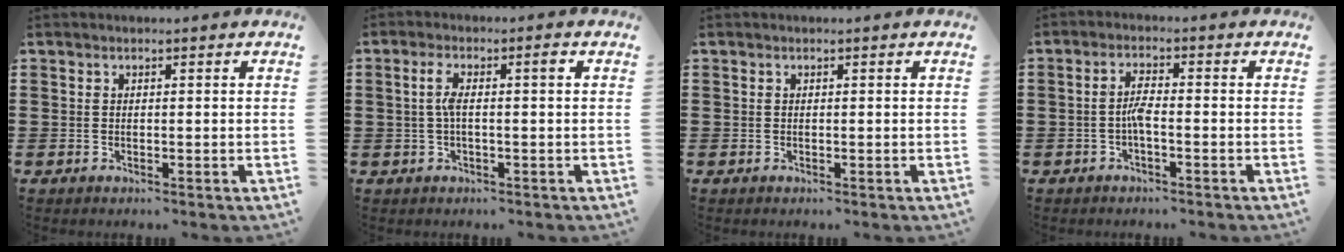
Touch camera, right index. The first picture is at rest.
{"total": 3.7, "force": [0.1, 0.6, 3.7], "torque": [-0.068, 0.005, -0.003]}
{"total": 0.0}
{"total": 2.8, "force": [-0.9, 0.6, 2.6], "torque": [-0.058, 0.000, -0.020]}